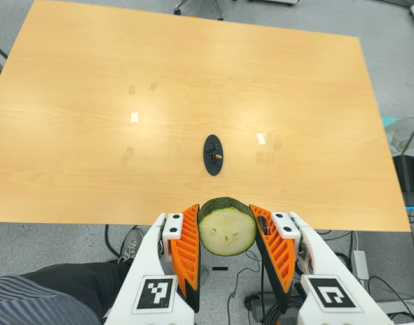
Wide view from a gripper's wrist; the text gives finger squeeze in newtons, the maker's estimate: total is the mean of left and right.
{"total": 12.0, "left": 12.3, "right": 11.7}